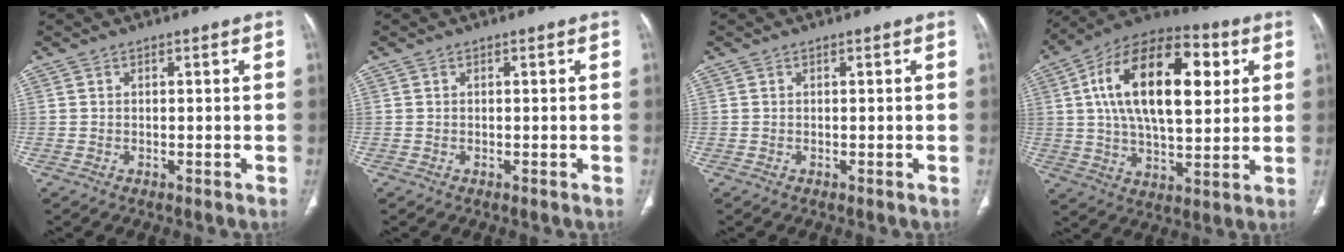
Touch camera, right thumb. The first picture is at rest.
{"total": 0.0}
{"total": 0.0}
{"total": 24.3, "force": [6.0, 12.3, 20.1], "torque": [-0.316, 0.007, 0.088]}